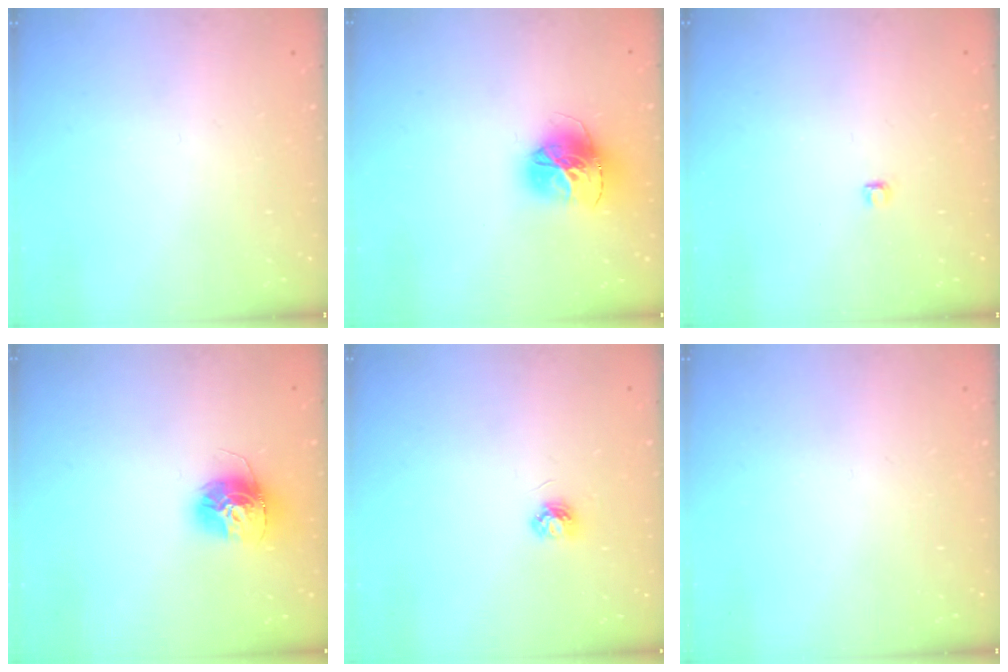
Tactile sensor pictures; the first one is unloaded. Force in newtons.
{"total": 15.1, "press": 15.0, "slide": 1.5}
{"total": 2.8, "press": 2.7, "slide": 0.3}
{"total": 13.1, "press": 13.0, "slide": 1.1}
{"total": 3.9, "press": 3.9, "slide": 0.4}
{"total": 0.0}